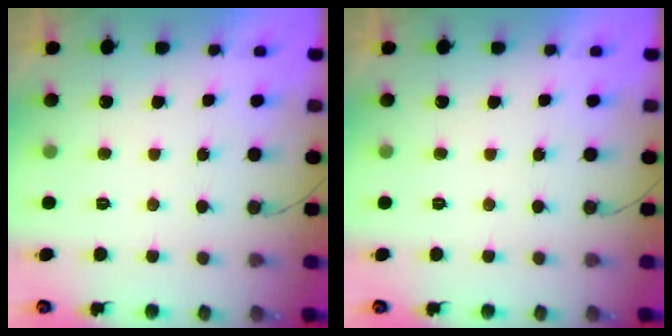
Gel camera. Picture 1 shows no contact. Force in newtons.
{"total": 0.0}